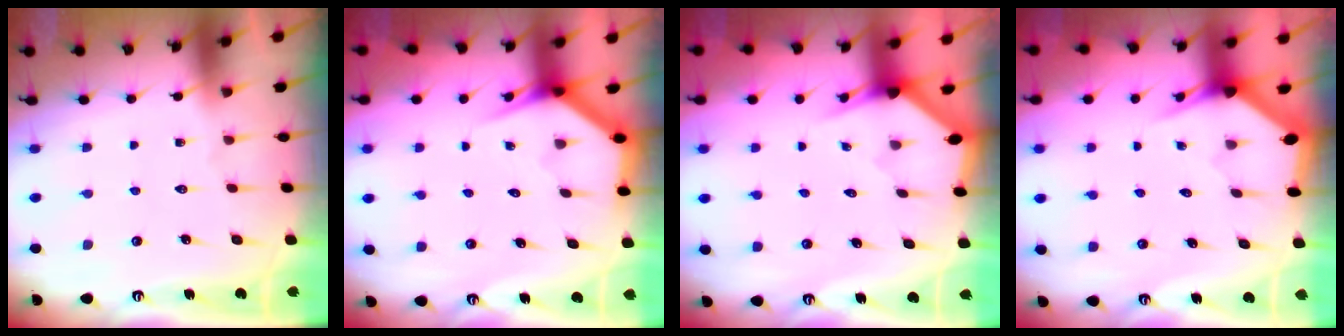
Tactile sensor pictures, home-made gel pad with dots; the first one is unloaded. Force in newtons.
{"total": 3.2, "press": 3.2, "slide": 0.2}
{"total": 2.2, "press": 2.2, "slide": 0.1}
{"total": 3.0, "press": 3.0, "slide": 0.1}